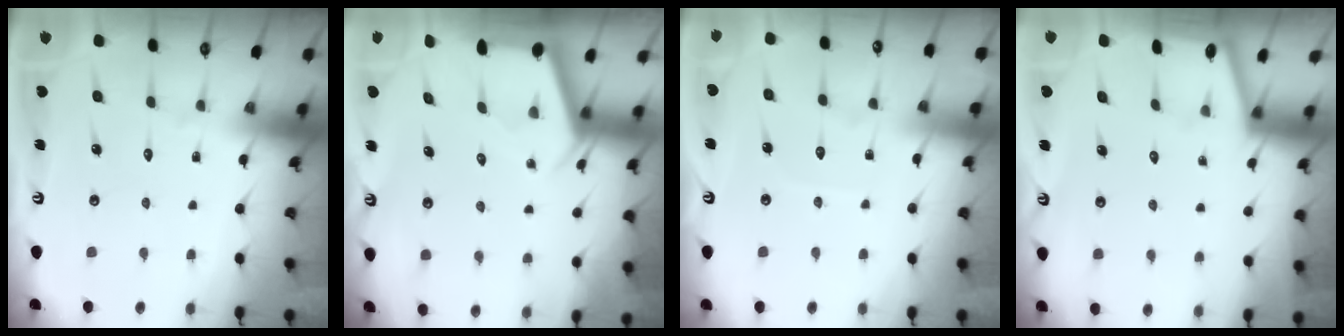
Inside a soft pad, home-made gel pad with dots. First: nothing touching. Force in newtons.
{"total": 2.3, "press": 2.3, "slide": 0.3}
{"total": 3.0, "press": 2.9, "slide": 0.4}
{"total": 0.0}